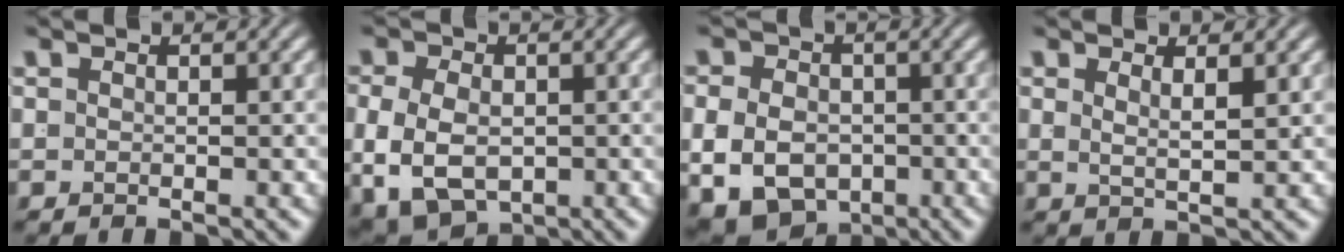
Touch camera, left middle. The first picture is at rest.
{"total": 8.1, "force": [-2.0, 6.4, 4.6], "torque": [-0.108, -0.037, -0.015]}
{"total": 9.6, "force": [-3.6, 7.7, 4.4], "torque": [-0.092, -0.043, -0.049]}
{"total": 1.7, "force": [0.9, -0.9, 1.2], "torque": [-0.014, -0.012, 0.027]}